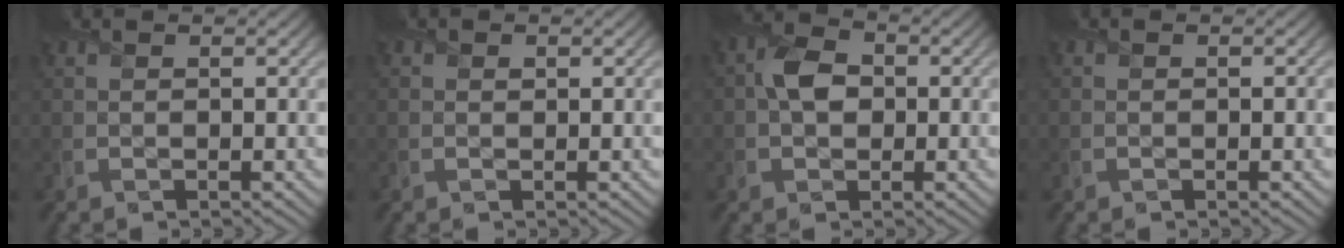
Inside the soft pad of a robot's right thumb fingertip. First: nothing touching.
{"total": 0.5, "force": [0.3, 0.4, 0.2], "torque": [-0.001, -0.002, 0.000]}
{"total": 4.2, "force": [0.0, 3.1, 2.8], "torque": [-0.056, 0.005, -0.012]}
{"total": 0.5, "force": [-0.1, 0.4, 0.3], "torque": [-0.001, -0.005, -0.001]}